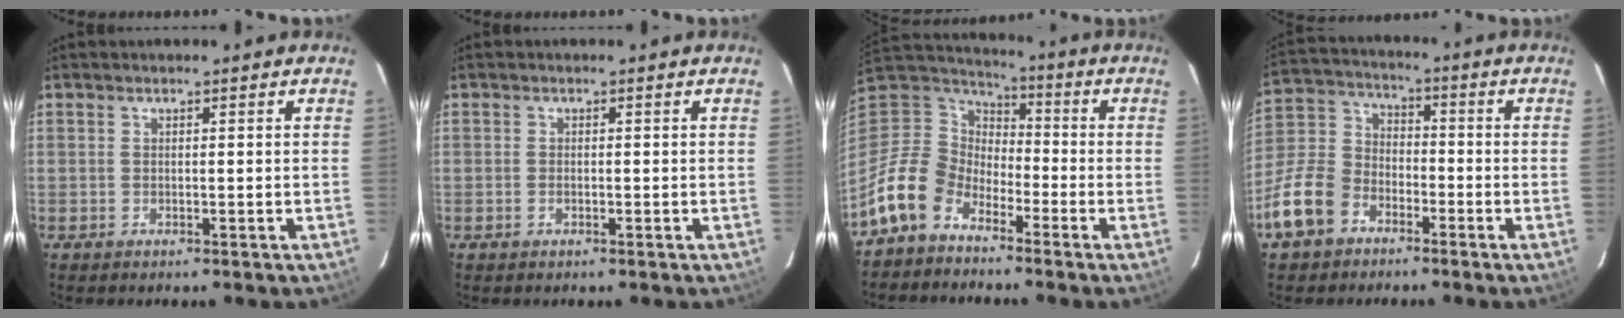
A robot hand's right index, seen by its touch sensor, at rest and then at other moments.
{"total": 0.8, "force": [-0.4, 0.5, 0.6], "torque": [-0.010, 0.000, -0.006]}
{"total": 12.1, "force": [-8.4, 7.5, 4.6], "torque": [-0.108, 0.022, -0.171]}
{"total": 14.0, "force": [-7.9, 9.7, 6.3], "torque": [-0.158, 0.032, -0.150]}